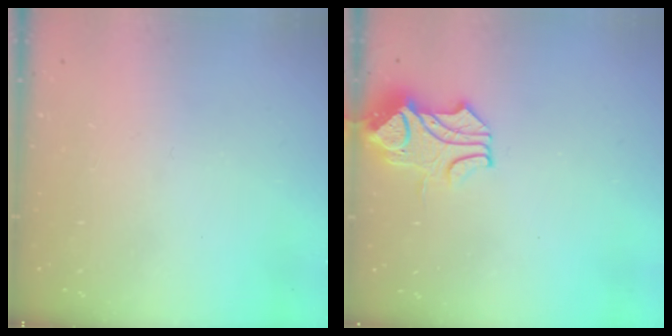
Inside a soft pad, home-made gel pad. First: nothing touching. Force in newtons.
{"total": 1.0, "press": 0.1, "slide": 1.0}